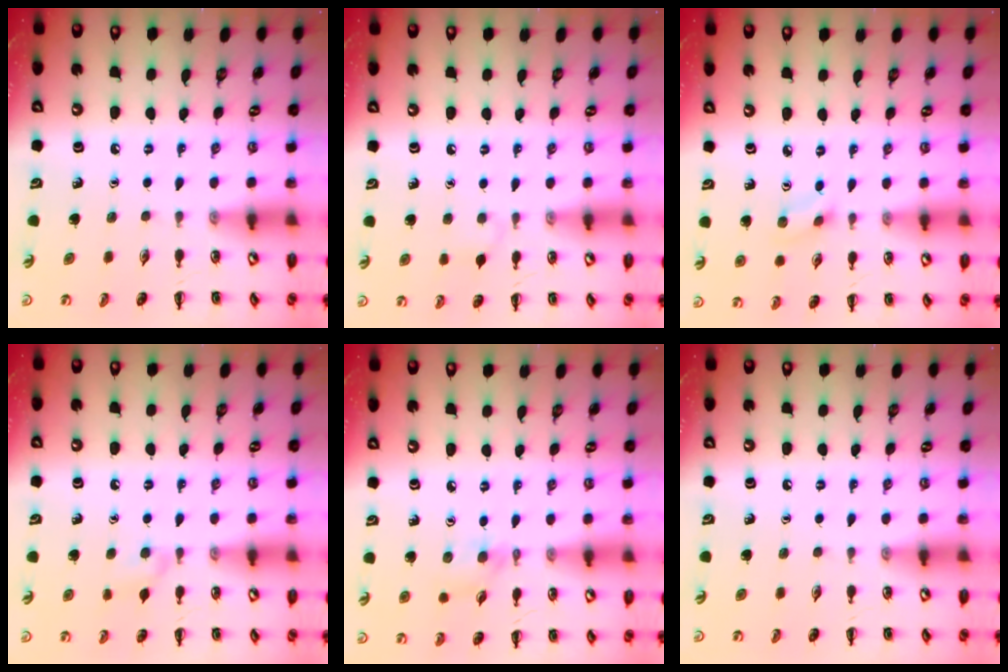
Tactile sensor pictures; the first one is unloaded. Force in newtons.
{"total": 3.7, "press": 3.4, "slide": 1.4}
{"total": 2.3, "press": 2.1, "slide": 0.8}
{"total": 5.5, "press": 5.2, "slide": 1.7}
{"total": 3.2, "press": 2.9, "slide": 1.3}
{"total": 0.0}